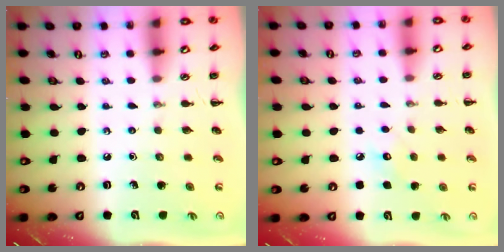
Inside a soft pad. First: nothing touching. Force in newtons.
{"total": 6.3, "press": 6.1, "slide": 1.6}